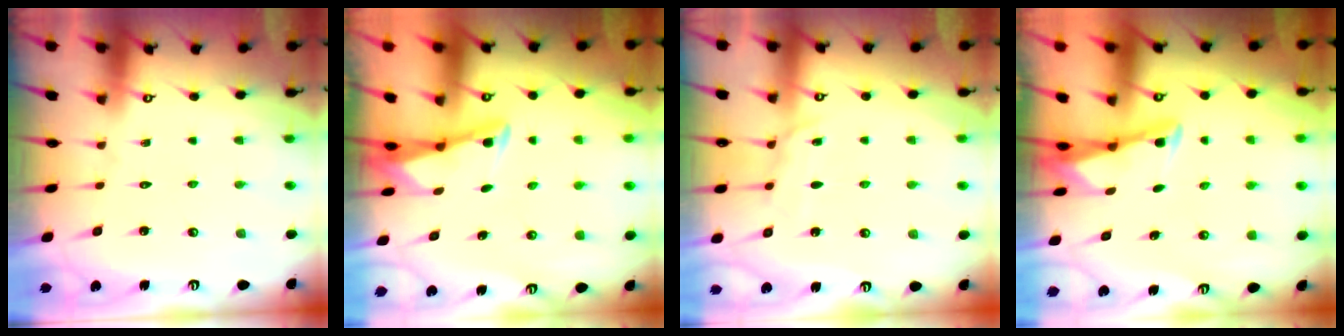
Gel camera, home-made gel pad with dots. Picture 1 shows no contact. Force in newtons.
{"total": 2.7, "press": 2.7, "slide": 0.2}
{"total": 6.1, "press": 6.1, "slide": 0.6}
{"total": 2.7, "press": 2.7, "slide": 0.2}